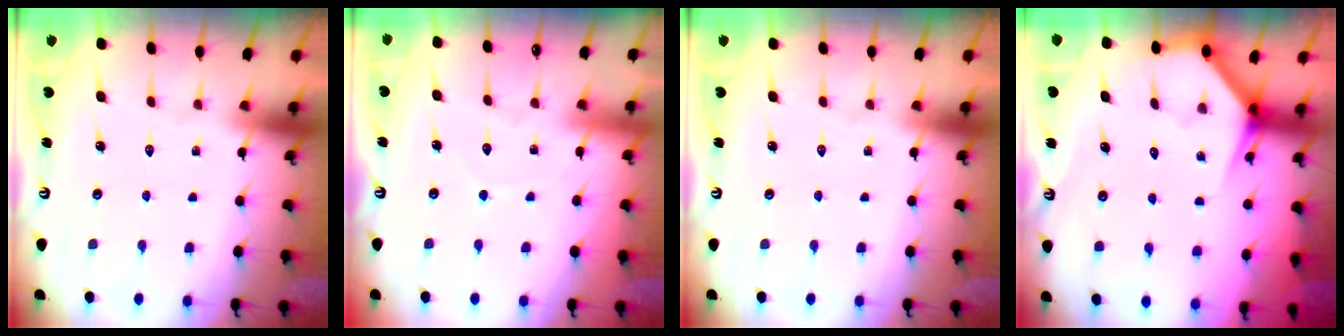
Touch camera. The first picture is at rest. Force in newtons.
{"total": 2.4, "press": 2.4, "slide": 0.3}
{"total": 0.0}
{"total": 3.6, "press": 3.6, "slide": 0.3}